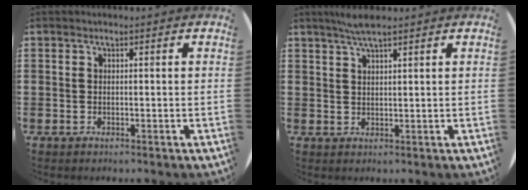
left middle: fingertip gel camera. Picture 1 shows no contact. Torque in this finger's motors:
{"motor_torque": [0.69, -0.69, 0.09, 0.08]}